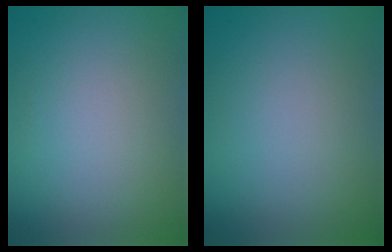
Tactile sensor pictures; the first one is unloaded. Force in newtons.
{"total": 0.0}